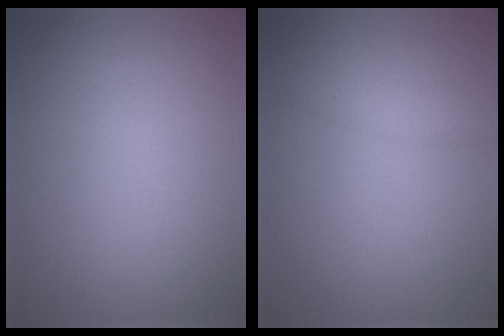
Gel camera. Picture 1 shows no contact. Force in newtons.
{"total": 1.3, "press": 1.3, "slide": 0.0}